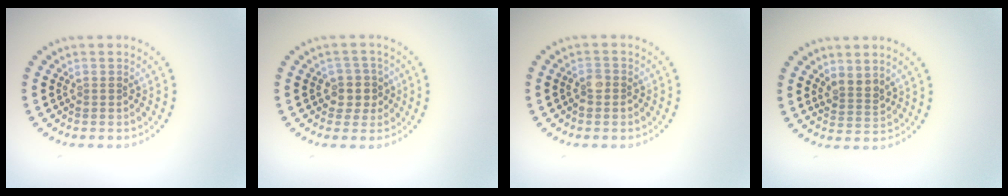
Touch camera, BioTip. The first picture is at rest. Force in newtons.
{"total": 2.6, "press": 2.2, "slide": 1.3}
{"total": 1.4, "press": 1.3, "slide": 0.6}
{"total": 2.0, "press": 1.6, "slide": 1.2}